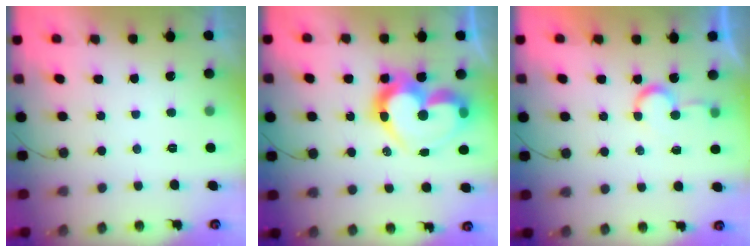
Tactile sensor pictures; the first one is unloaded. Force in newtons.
{"total": 17.7, "press": 17.6, "slide": 1.9}
{"total": 5.7, "press": 5.7, "slide": 0.4}